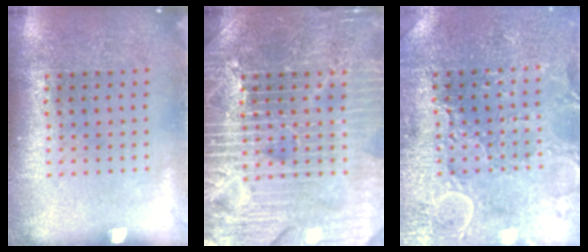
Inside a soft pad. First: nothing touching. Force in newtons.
{"total": 6.8, "press": 6.7, "slide": 0.8}
{"total": 3.3, "press": 3.2, "slide": 0.6}